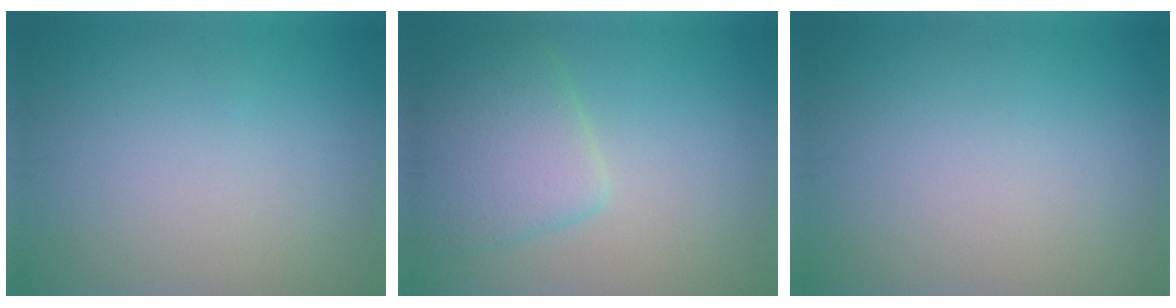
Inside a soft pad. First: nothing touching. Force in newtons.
{"total": 4.9, "press": 4.9, "slide": 0.3}
{"total": 0.0}